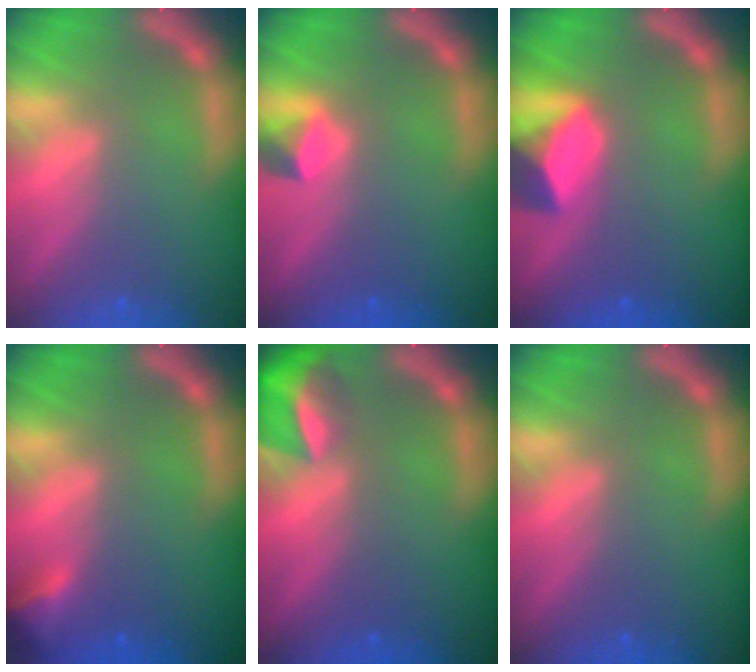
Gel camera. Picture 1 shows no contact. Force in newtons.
{"total": 1.9}
{"total": 5.9}
{"total": 2.4}
{"total": 5.5}
{"total": 0.0}